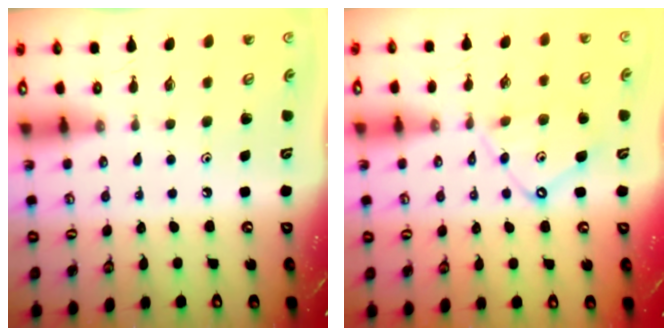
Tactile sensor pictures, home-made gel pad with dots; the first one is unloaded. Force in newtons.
{"total": 10.1, "press": 10.1, "slide": 1.1}